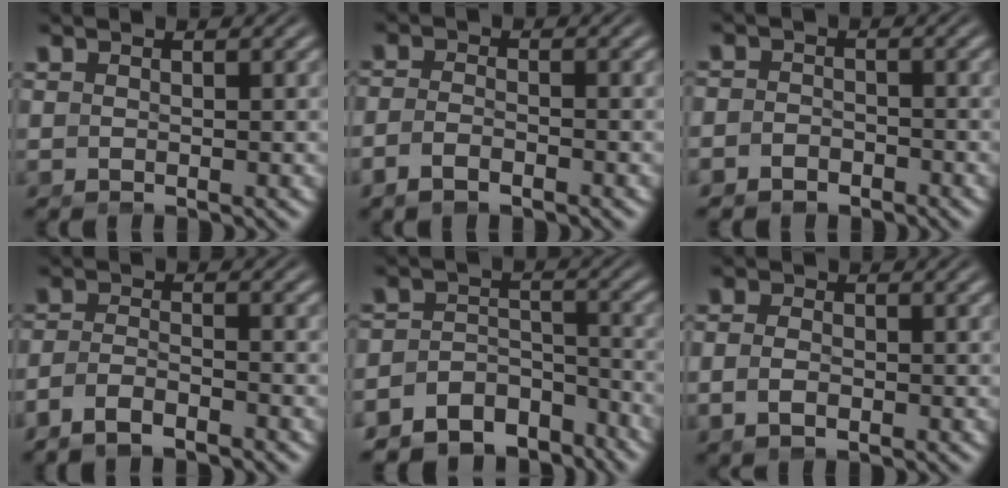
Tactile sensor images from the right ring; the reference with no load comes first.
{"total": 2.2, "force": [-1.7, 0.6, 1.3], "torque": [-0.030, -0.009, -0.028]}
{"total": 3.2, "force": [-2.6, 1.9, -0.1], "torque": [-0.006, -0.019, -0.040]}
{"total": 3.2, "force": [-2.5, 1.2, 1.5], "torque": [-0.036, -0.013, -0.040]}
{"total": 10.7, "force": [-7.6, 6.5, 3.8], "torque": [-0.074, -0.042, -0.115]}
{"total": 1.9, "force": [-0.8, 1.1, 1.3], "torque": [-0.032, -0.010, -0.012]}